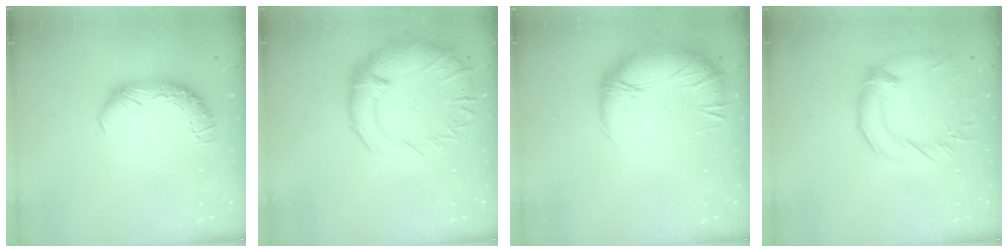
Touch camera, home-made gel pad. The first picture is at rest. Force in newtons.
{"total": 6.1, "press": 4.8, "slide": 3.7}
{"total": 2.7, "press": 0.8, "slide": 2.6}
{"total": 2.8, "press": 1.9, "slide": 2.0}